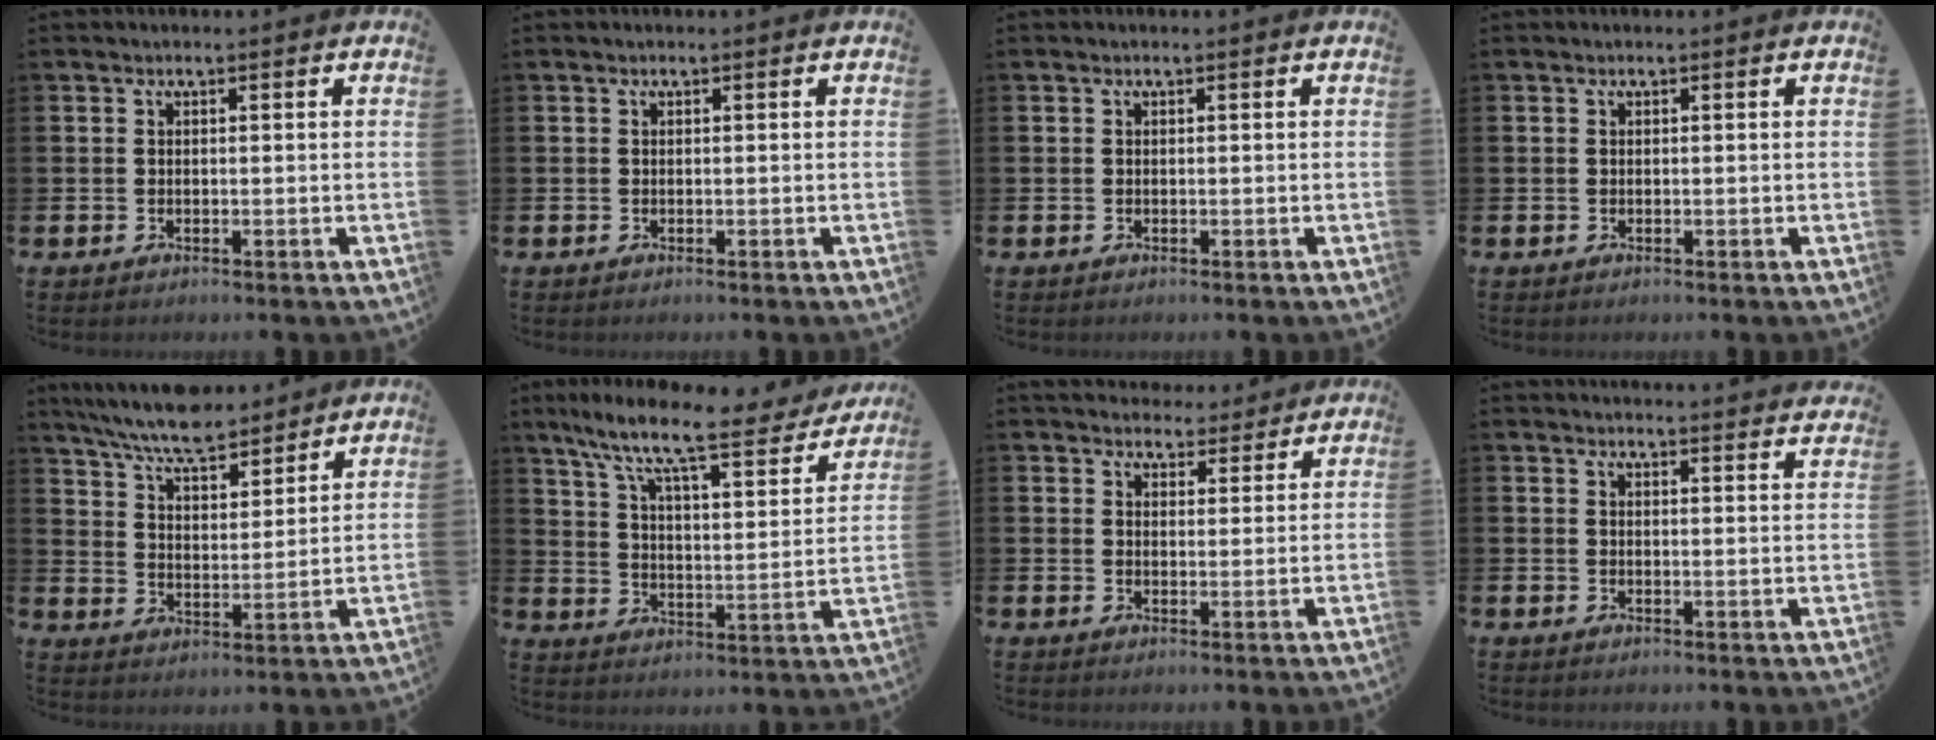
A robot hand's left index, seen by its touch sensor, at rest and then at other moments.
{"total": 0.0}
{"total": 0.0}
{"total": 0.0}
{"total": 8.2, "force": [7.5, 1.5, 2.7], "torque": [-0.076, -0.039, 0.137]}
{"total": 10.2, "force": [8.5, 1.8, 5.3], "torque": [-0.123, -0.060, 0.135]}
{"total": 4.2, "force": [4.0, 1.3, -0.1], "torque": [-0.001, -0.020, 0.072]}
{"total": 2.9, "force": [2.9, -0.2, -0.2], "torque": [0.009, -0.025, 0.050]}